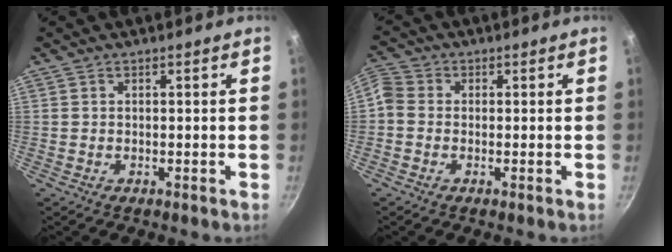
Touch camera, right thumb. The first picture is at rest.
{"total": 5.5, "force": [-0.7, 4.7, 2.7], "torque": [-0.066, 0.018, -0.030]}